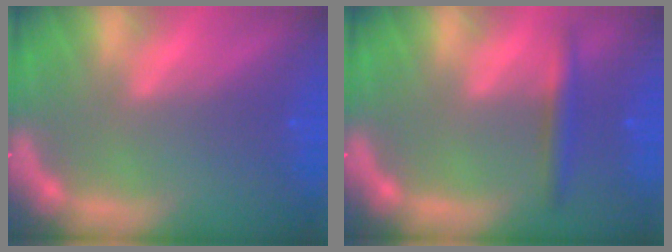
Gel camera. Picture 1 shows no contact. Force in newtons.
{"total": 2.4}